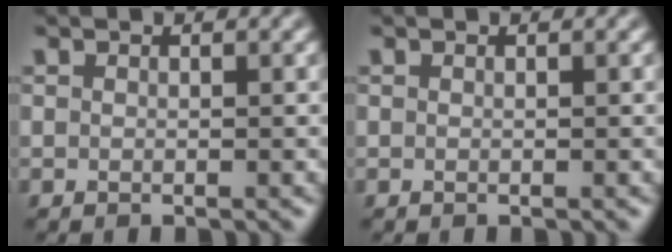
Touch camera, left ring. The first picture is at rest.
{"total": 0.0}